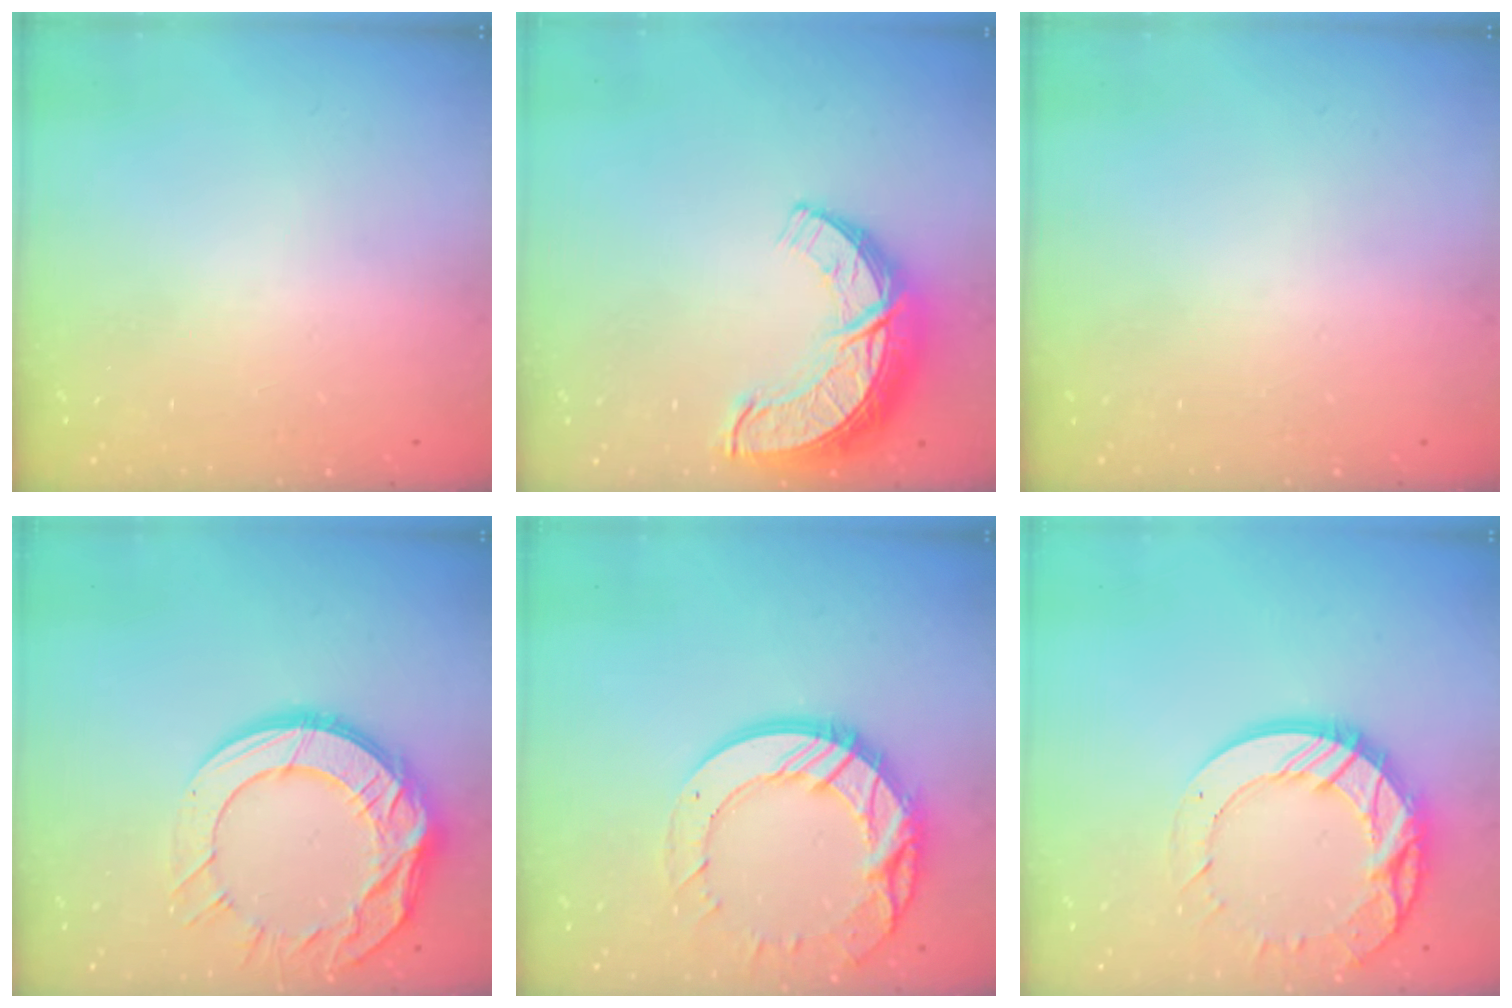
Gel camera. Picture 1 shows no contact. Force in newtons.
{"total": 12.6, "press": 12.6, "slide": 0.9}
{"total": 0.0}
{"total": 17.2, "press": 17.1, "slide": 1.4}
{"total": 18.4, "press": 18.3, "slide": 1.9}
{"total": 17.3, "press": 17.2, "slide": 1.8}